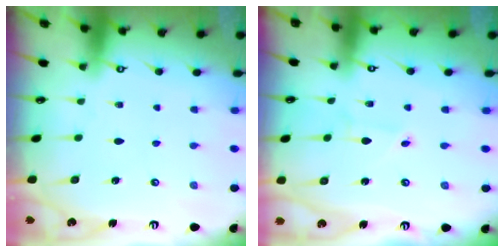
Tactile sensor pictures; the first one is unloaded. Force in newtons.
{"total": 2.3, "press": 2.3, "slide": 0.2}